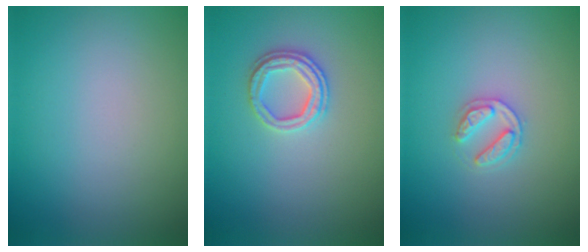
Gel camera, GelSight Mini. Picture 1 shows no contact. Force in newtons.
{"total": 2.6, "press": 2.4, "slide": 0.8}
{"total": 2.0, "press": 2.0, "slide": 0.3}